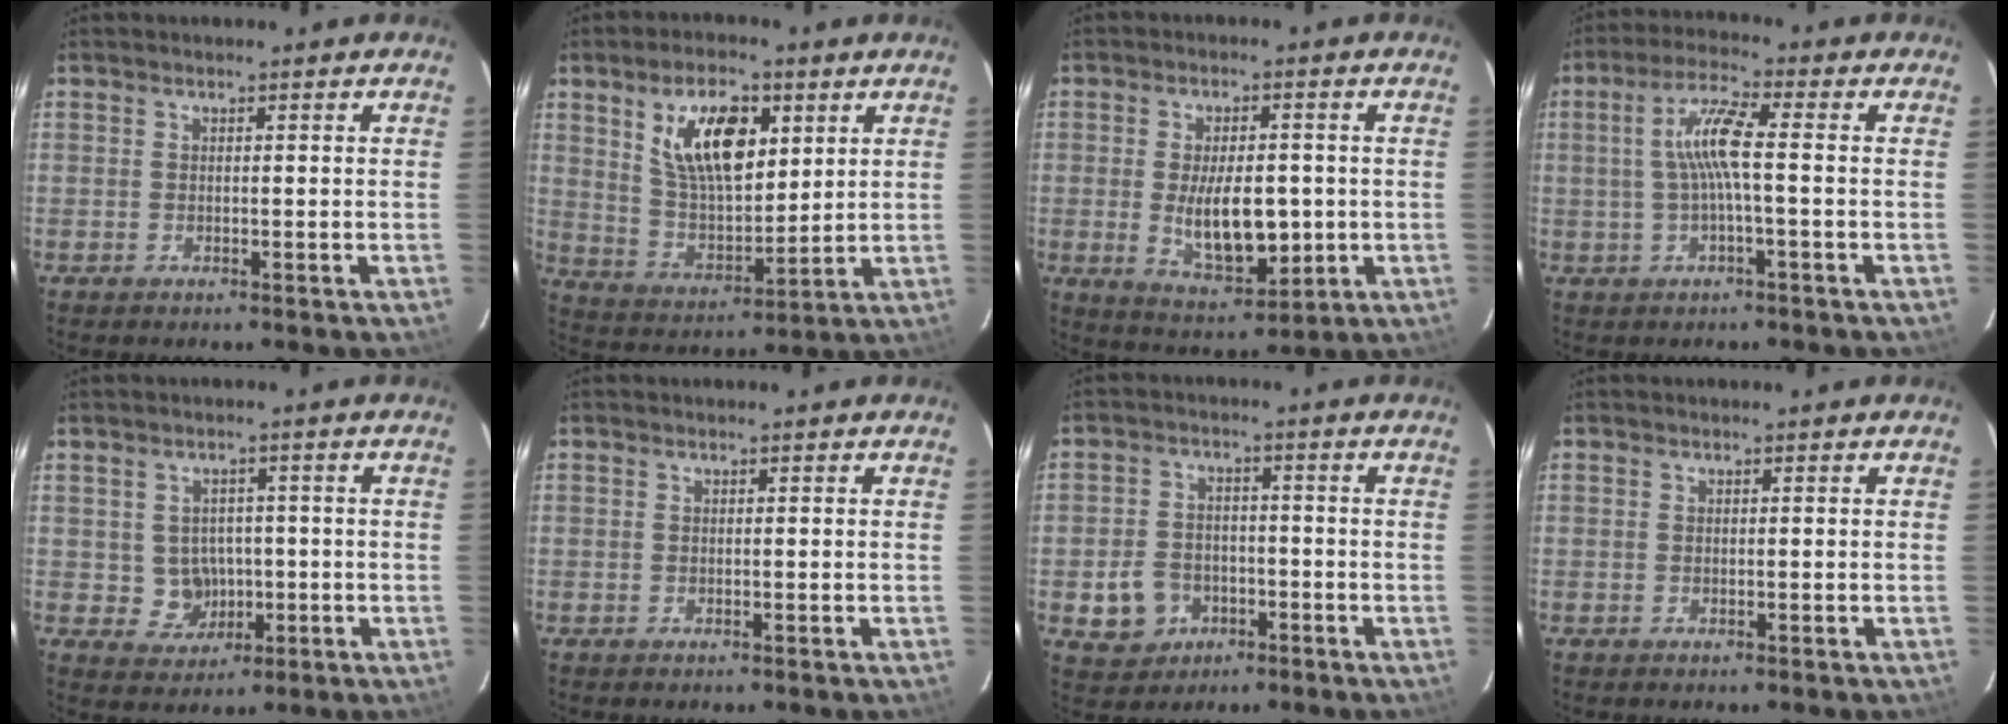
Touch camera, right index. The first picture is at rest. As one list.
[{"total": 14.1, "force": [5.8, 6.8, 10.9], "torque": [-0.187, 0.014, 0.116]}, {"total": 11.3, "force": [-1.1, 5.2, 10.0], "torque": [-0.185, -0.017, -0.004]}, {"total": 6.8, "force": [-0.3, 0.5, 6.8], "torque": [-0.141, 0.010, -0.003]}, {"total": 5.0, "force": [-0.3, 4.9, 1.1], "torque": [-0.031, 0.015, 0.014]}, {"total": 0.0}, {"total": 7.4, "force": [-3.0, 6.2, 2.7], "torque": [-0.074, 0.018, -0.035]}, {"total": 0.0}]